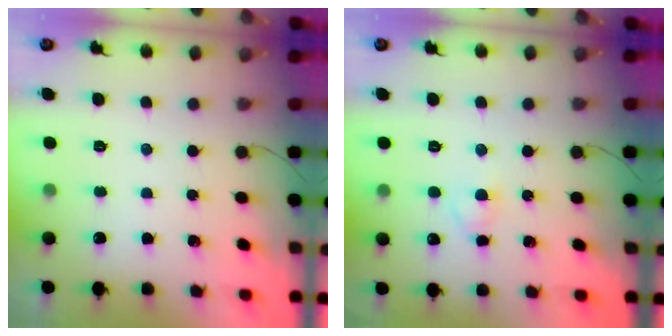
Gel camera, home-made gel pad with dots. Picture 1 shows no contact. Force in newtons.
{"total": 2.9, "press": 2.7, "slide": 1.1}